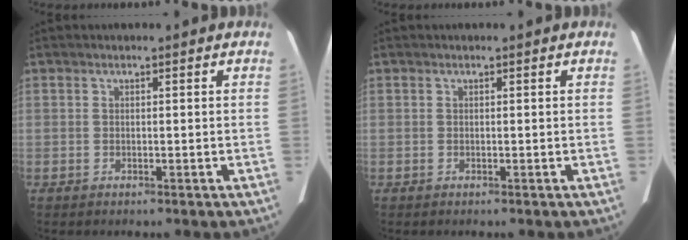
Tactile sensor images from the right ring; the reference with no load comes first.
{"total": 0.0}